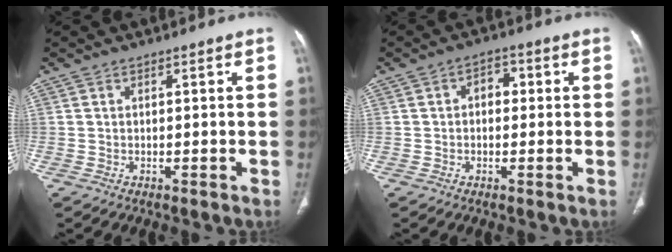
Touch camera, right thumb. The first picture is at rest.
{"total": 3.5, "force": [0.3, 2.5, 2.4], "torque": [-0.022, 0.013, -0.001]}